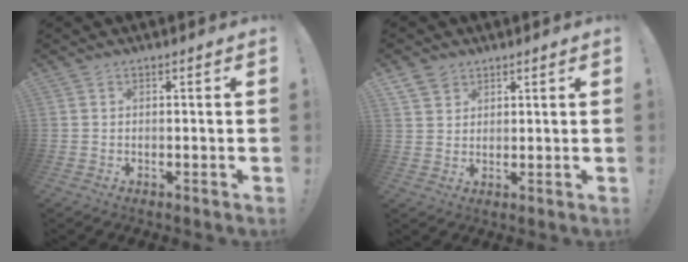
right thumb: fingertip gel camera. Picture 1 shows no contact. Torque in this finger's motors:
{"motor_torque": [0.01, 0.01, -0.10, 0.61, 0.14]}